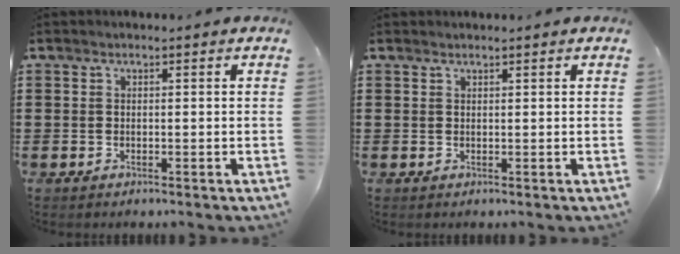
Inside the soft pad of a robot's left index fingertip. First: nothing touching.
{"total": 0.6, "force": [0.6, -0.1, 0.1], "torque": [-0.003, -0.001, 0.012]}